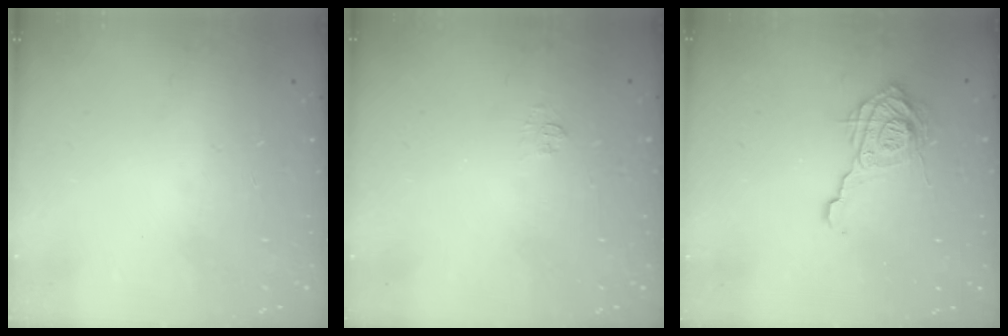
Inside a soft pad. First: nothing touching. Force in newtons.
{"total": 4.0, "press": 4.0, "slide": 0.5}
{"total": 14.2, "press": 14.1, "slide": 1.8}